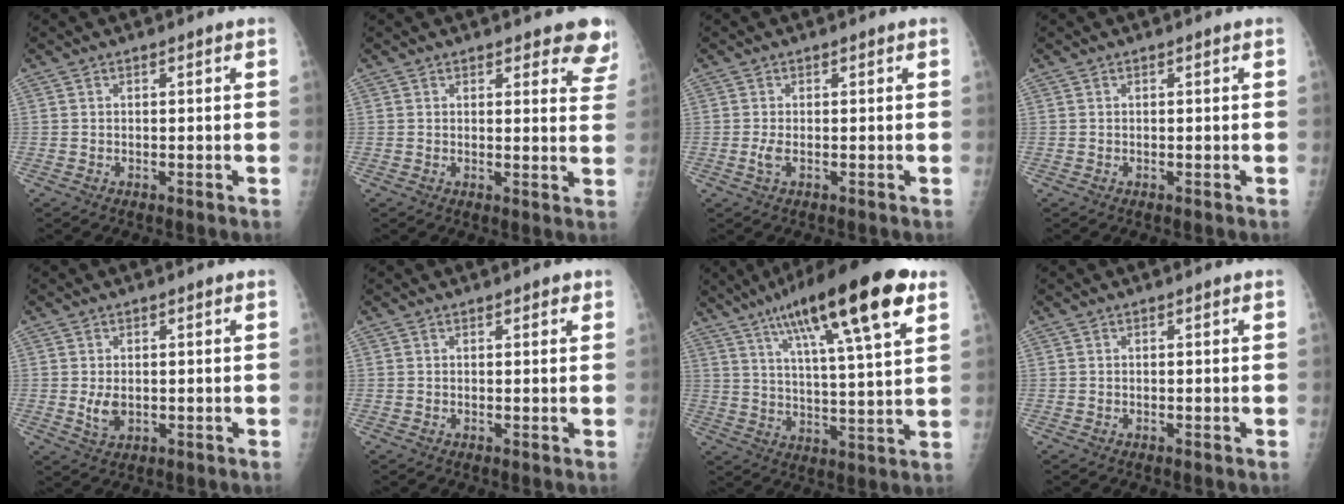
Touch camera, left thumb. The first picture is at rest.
{"total": 7.2, "force": [6.2, 2.7, 2.5], "torque": [0.018, -0.032, 0.047]}
{"total": 1.7, "force": [-0.2, 0.7, 1.5], "torque": [-0.034, -0.003, -0.004]}
{"total": 0.0}
{"total": 3.4, "force": [0.0, 2.3, 2.5], "torque": [-0.040, -0.008, 0.006]}
{"total": 1.4, "force": [0.9, 0.7, 0.8], "torque": [0.002, -0.003, 0.008]}
{"total": 22.2, "force": [11.9, 4.3, 18.2], "torque": [-0.283, -0.020, 0.190]}
{"total": 0.0}